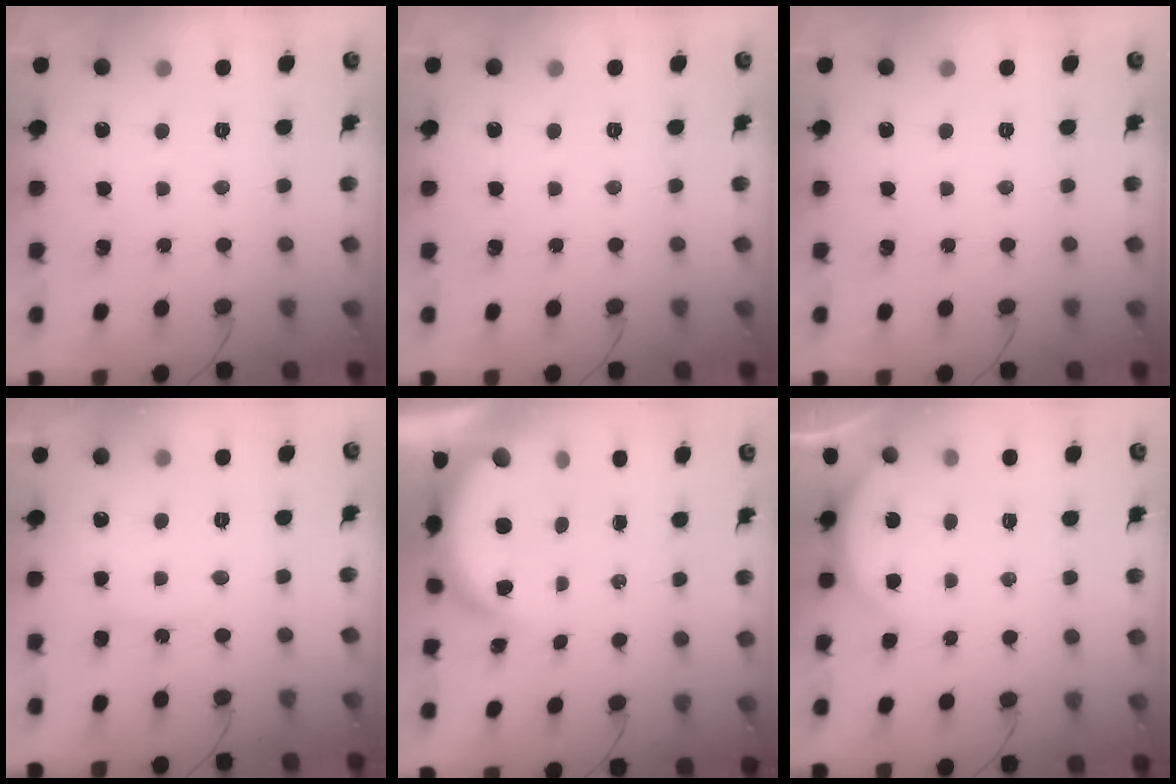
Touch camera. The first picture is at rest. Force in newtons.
{"total": 0.0}
{"total": 0.0}
{"total": 6.0, "press": 6.0, "slide": 0.7}
{"total": 6.2, "press": 6.1, "slide": 0.9}
{"total": 3.6, "press": 3.1, "slide": 1.8}